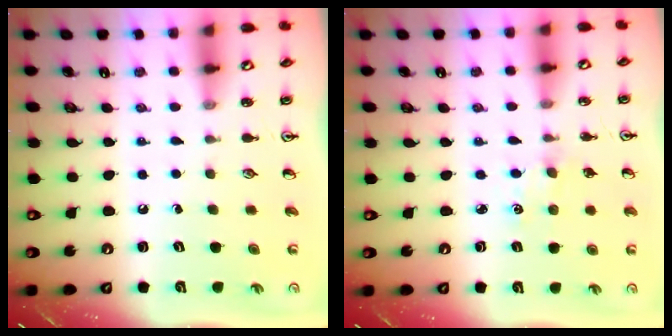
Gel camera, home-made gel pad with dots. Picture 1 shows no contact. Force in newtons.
{"total": 1.2, "press": 1.2, "slide": 0.2}